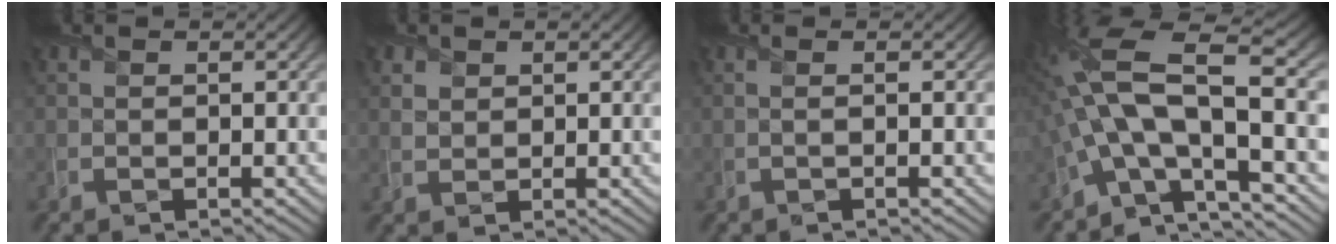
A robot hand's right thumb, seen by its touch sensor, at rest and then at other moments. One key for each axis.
{"total": 2.1, "fx": 1.2, "fy": 1.5, "fz": 0.8, "tx": -0.024, "ty": -0.006, "tz": 0.027}
{"total": 1.0, "fx": 0.0, "fy": 0.1, "fz": 1.0, "tx": -0.017, "ty": 0.005, "tz": -0.005}
{"total": 14.9, "fx": -2.2, "fy": 5.4, "fz": 13.7, "tx": -0.279, "ty": 0.015, "tz": -0.051}